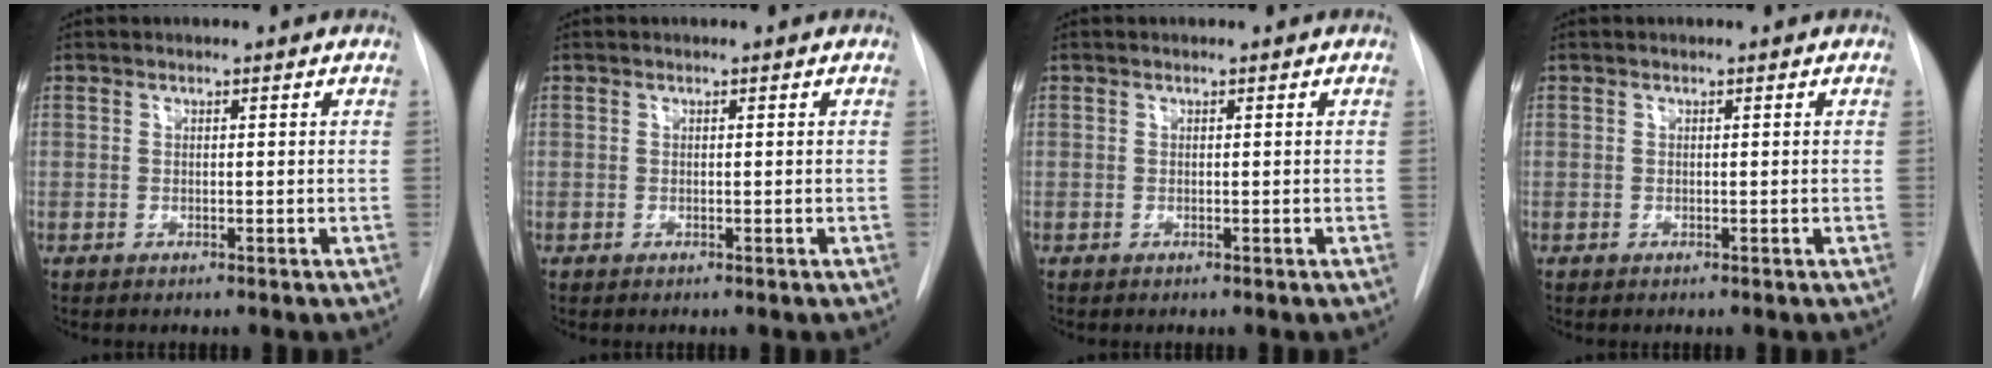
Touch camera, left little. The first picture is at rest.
{"total": 0.0}
{"total": 0.0}
{"total": 0.0}